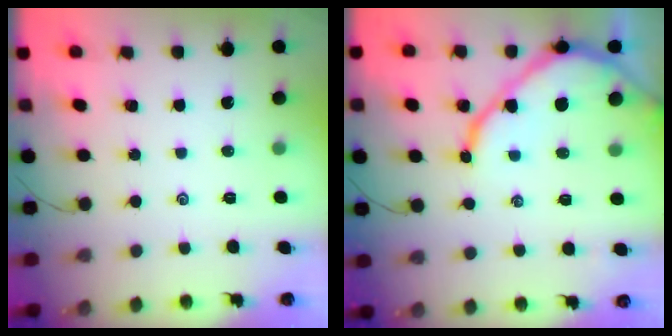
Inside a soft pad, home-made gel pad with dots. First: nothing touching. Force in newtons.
{"total": 10.1, "press": 10.0, "slide": 1.0}